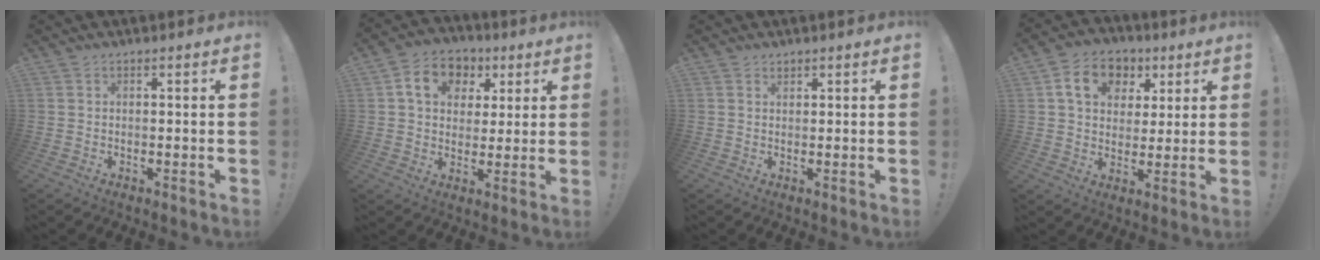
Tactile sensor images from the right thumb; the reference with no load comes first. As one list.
[{"total": 12.1, "force": [4.2, 9.7, 5.9], "torque": [-0.084, -0.002, 0.082]}, {"total": 0.9, "force": [0.8, 0.4, 0.1], "torque": [0.010, -0.007, 0.014]}, {"total": 12.9, "force": [4.8, 10.3, 6.2], "torque": [-0.093, -0.005, 0.094]}]